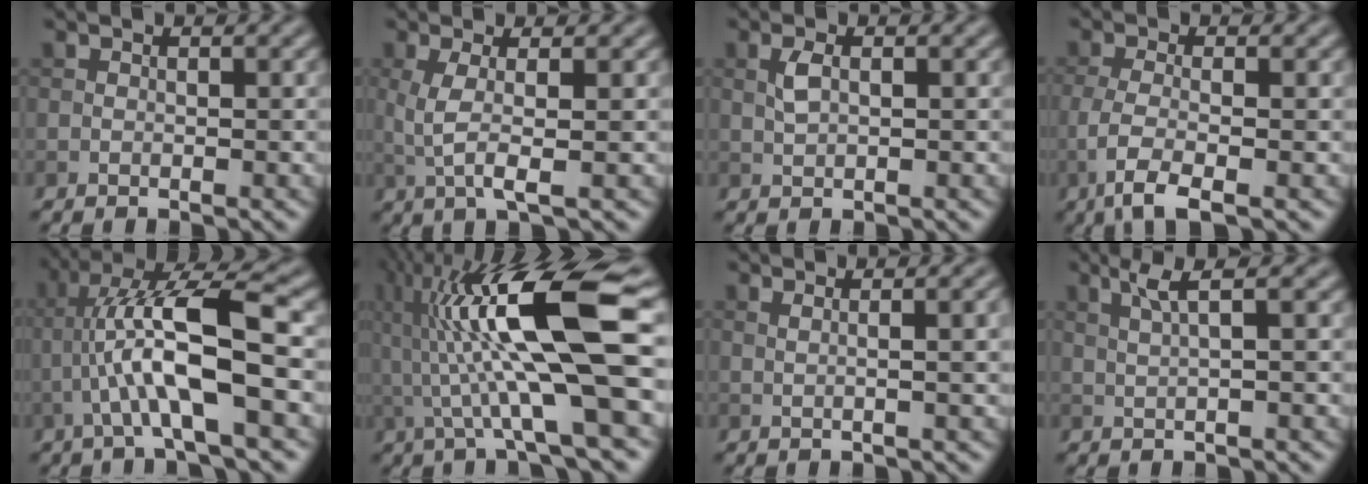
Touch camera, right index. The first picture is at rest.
{"total": 3.2, "force": [0.0, 0.7, 3.2], "torque": [-0.070, -0.003, 0.001]}
{"total": 1.6, "force": [0.4, 0.7, 1.4], "torque": [-0.033, 0.002, 0.009]}
{"total": 3.8, "force": [-1.9, 0.9, 3.2], "torque": [-0.067, -0.004, -0.045]}
{"total": 8.9, "force": [-1.4, 1.6, 8.6], "torque": [-0.150, 0.024, -0.025]}
{"total": 13.5, "force": [1.7, 2.8, 13.1], "torque": [-0.228, 0.022, 0.033]}
{"total": 5.4, "force": [1.4, 2.4, 4.6], "torque": [-0.028, 0.032, -0.010]}
{"total": 2.7, "force": [1.2, 0.4, 2.4], "torque": [-0.045, 0.004, 0.024]}